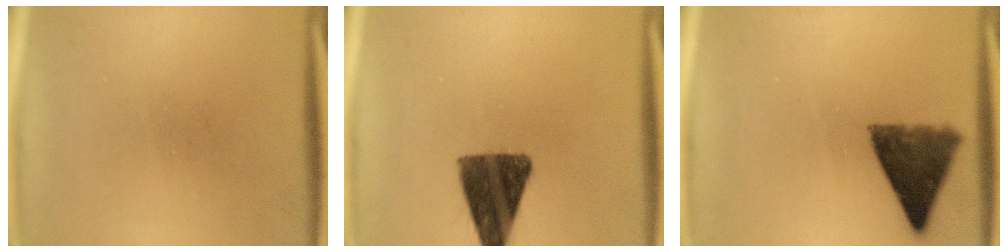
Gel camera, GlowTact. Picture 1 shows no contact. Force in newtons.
{"total": 12.4}
{"total": 9.5}